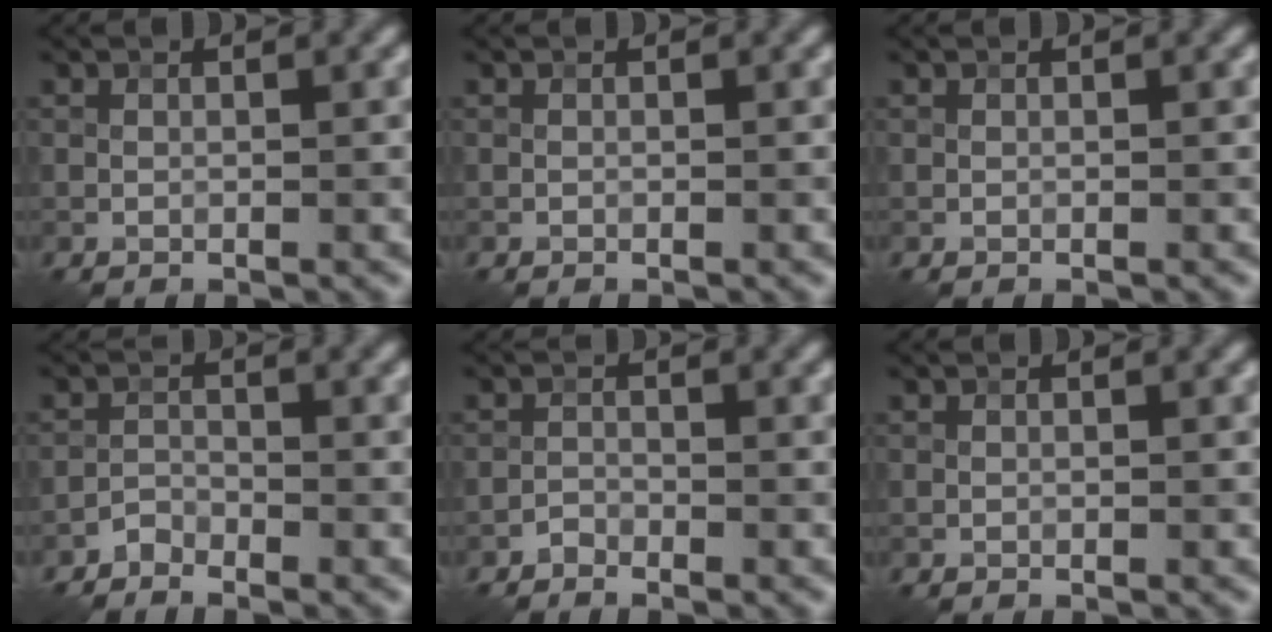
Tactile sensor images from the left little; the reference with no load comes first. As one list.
[{"total": 0.0}, {"total": 0.0}, {"total": 1.4, "force": [-1.3, 0.4, 0.1], "torque": [0.002, 0.007, -0.028]}, {"total": 0.9, "force": [-0.9, 0.3, 0.0], "torque": [0.004, 0.004, -0.019]}, {"total": 0.0}]